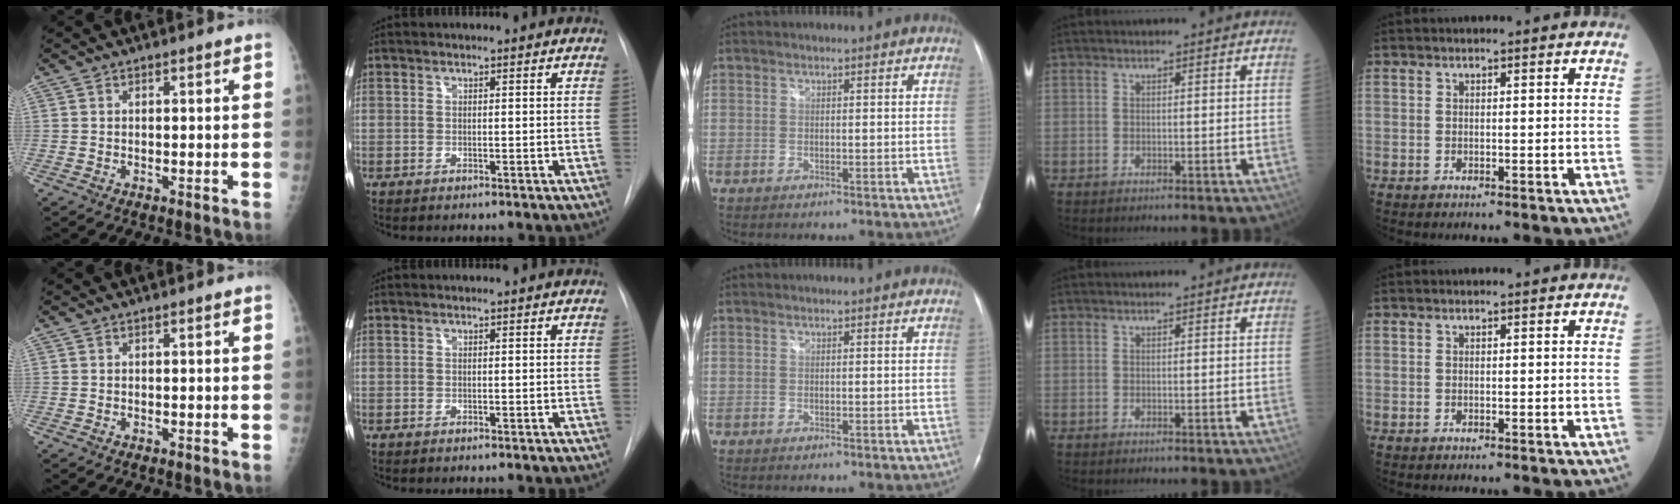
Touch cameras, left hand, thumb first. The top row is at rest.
{}